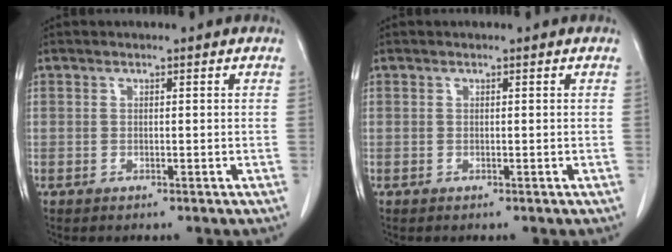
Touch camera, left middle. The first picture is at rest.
{"total": 0.0}